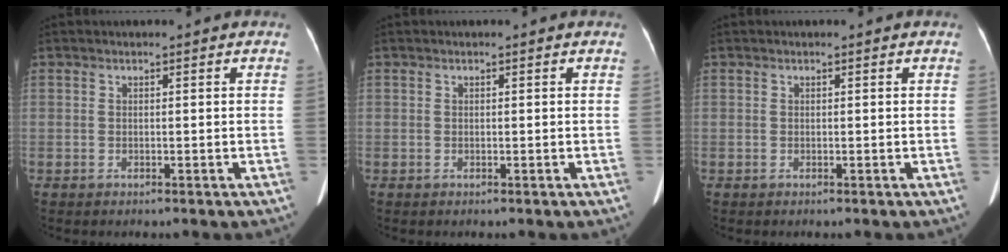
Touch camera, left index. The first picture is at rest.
{"total": 0.0}
{"total": 0.0}